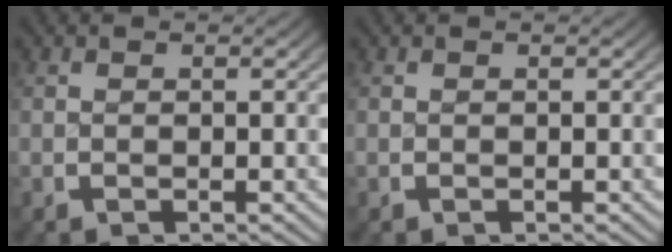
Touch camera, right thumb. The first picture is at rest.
{"total": 0.0}